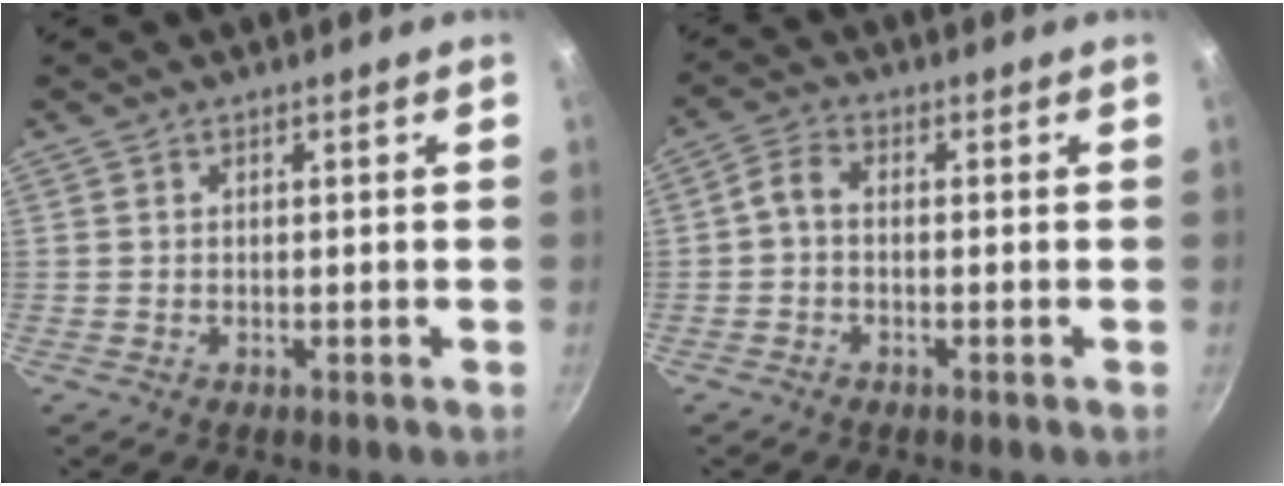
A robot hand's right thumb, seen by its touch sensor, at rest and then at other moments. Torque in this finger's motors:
{"motor_torque": [-0.36, 0.62, 0.48, 0.30, -0.01]}